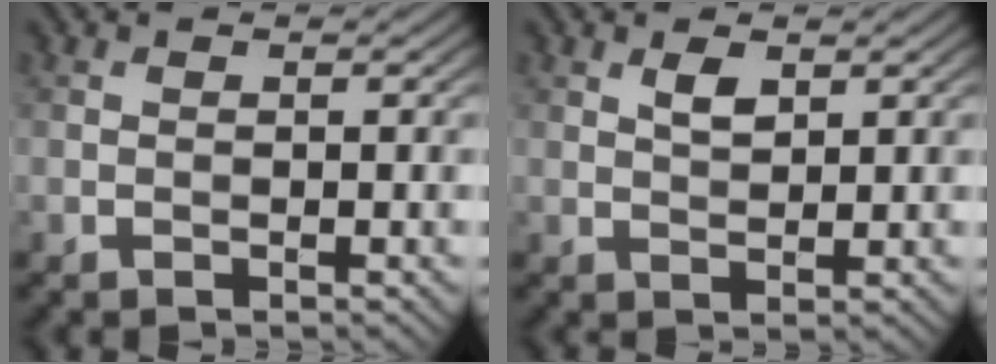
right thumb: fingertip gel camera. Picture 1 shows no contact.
{"total": 1.9, "force": [1.0, 0.9, 1.4], "torque": [-0.026, -0.001, 0.022]}